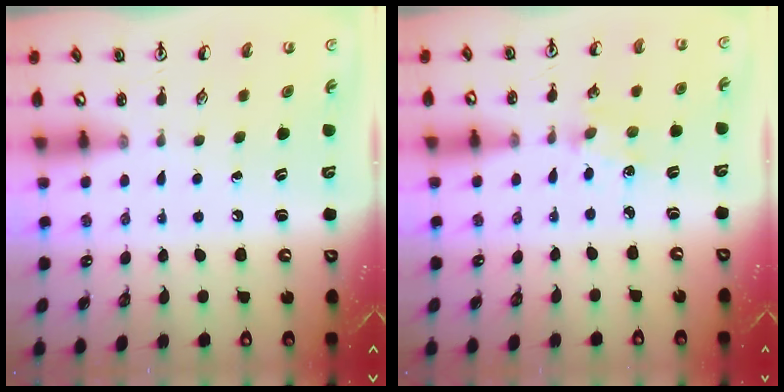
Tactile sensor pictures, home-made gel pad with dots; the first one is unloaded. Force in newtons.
{"total": 1.7, "press": 1.7, "slide": 0.3}